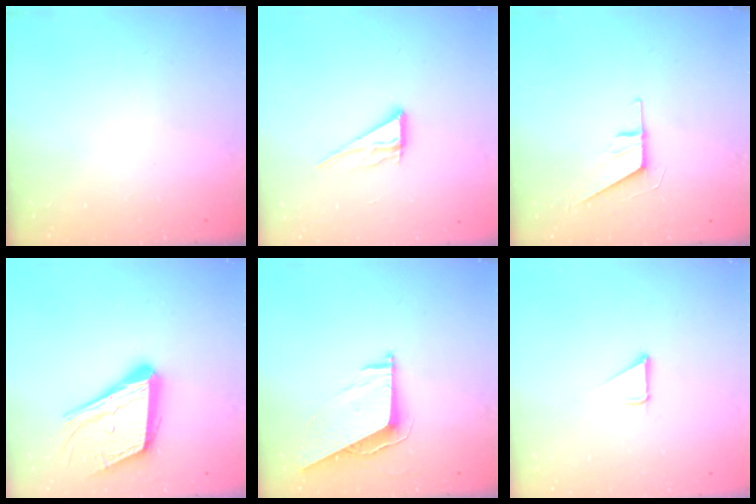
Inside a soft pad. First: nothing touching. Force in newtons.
{"total": 9.3, "press": 9.2, "slide": 0.9}
{"total": 5.9, "press": 5.9, "slide": 0.6}
{"total": 18.7, "press": 18.4, "slide": 3.0}
{"total": 7.5, "press": 7.5, "slide": 0.1}
{"total": 1.9, "press": 1.9, "slide": 0.1}